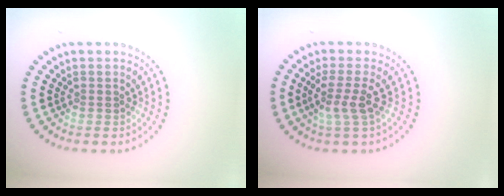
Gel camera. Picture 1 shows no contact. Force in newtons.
{"total": 2.5, "press": 1.9, "slide": 1.6}